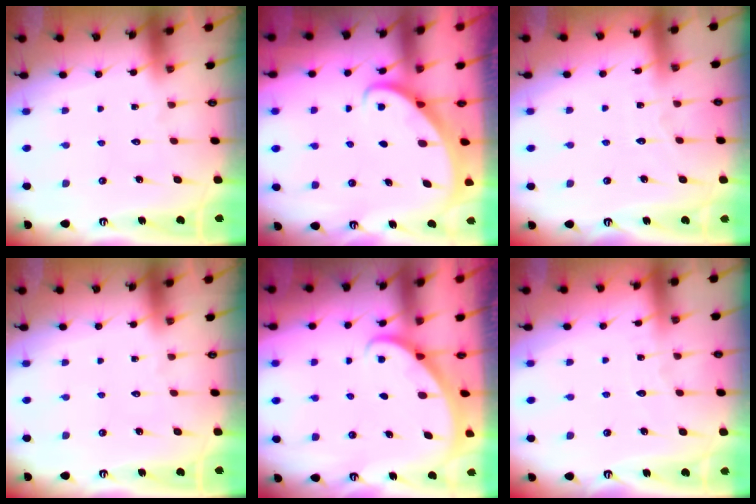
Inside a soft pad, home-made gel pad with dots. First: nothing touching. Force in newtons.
{"total": 2.5, "press": 2.5, "slide": 0.3}
{"total": 3.1, "press": 3.1, "slide": 0.2}
{"total": 0.0}
{"total": 1.9, "press": 1.9, "slide": 0.1}
{"total": 2.0, "press": 2.0, "slide": 0.1}